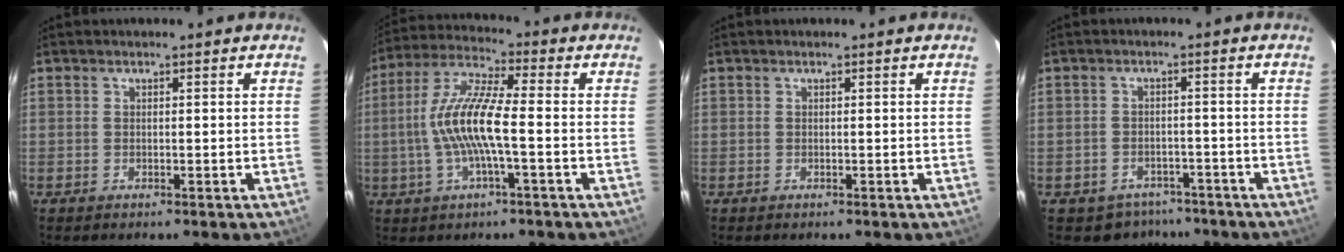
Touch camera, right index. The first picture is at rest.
{"total": 11.7, "force": [-1.6, 1.6, 11.4], "torque": [-0.235, 0.007, -0.034]}
{"total": 0.0}
{"total": 6.7, "force": [-5.1, 4.3, 0.9], "torque": [-0.032, 0.020, -0.061]}